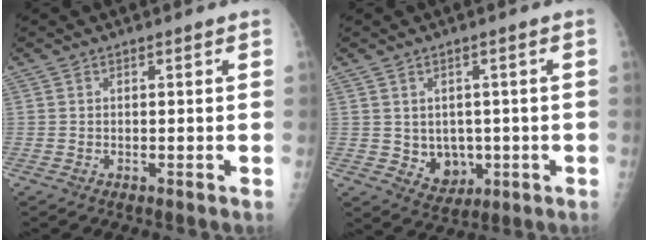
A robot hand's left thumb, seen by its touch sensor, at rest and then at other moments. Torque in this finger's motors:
{"motor_torque": [-0.01, 0.03, 0.16, -0.12, 0.01]}